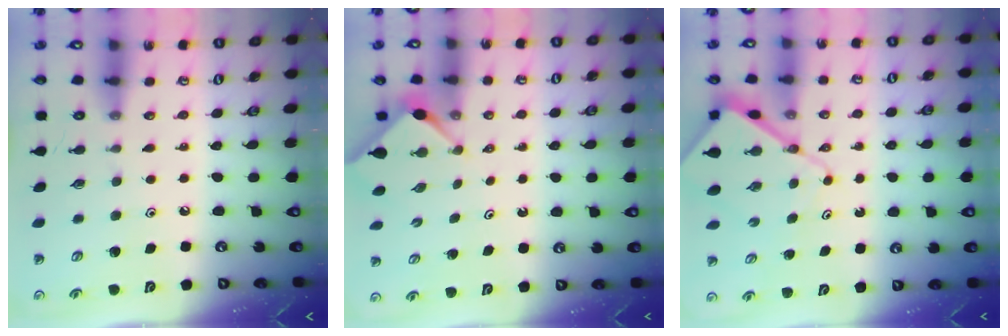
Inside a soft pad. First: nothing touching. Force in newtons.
{"total": 2.9, "press": 2.9, "slide": 0.4}
{"total": 8.4, "press": 8.3, "slide": 0.9}